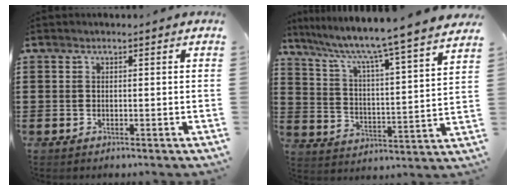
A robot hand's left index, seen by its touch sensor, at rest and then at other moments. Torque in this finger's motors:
{"motor_torque": [0.17, -0.18, 0.15, 0.00]}